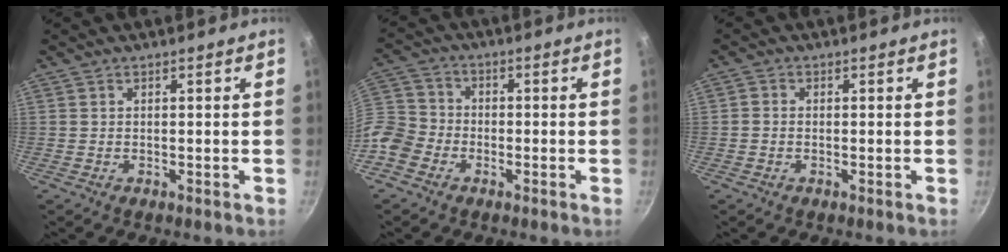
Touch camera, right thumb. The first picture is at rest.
{"total": 8.7, "force": [-4.0, 6.9, 3.5], "torque": [-0.049, 0.038, -0.094]}
{"total": 1.2, "force": [-0.4, 1.0, 0.6], "torque": [-0.013, 0.005, -0.010]}